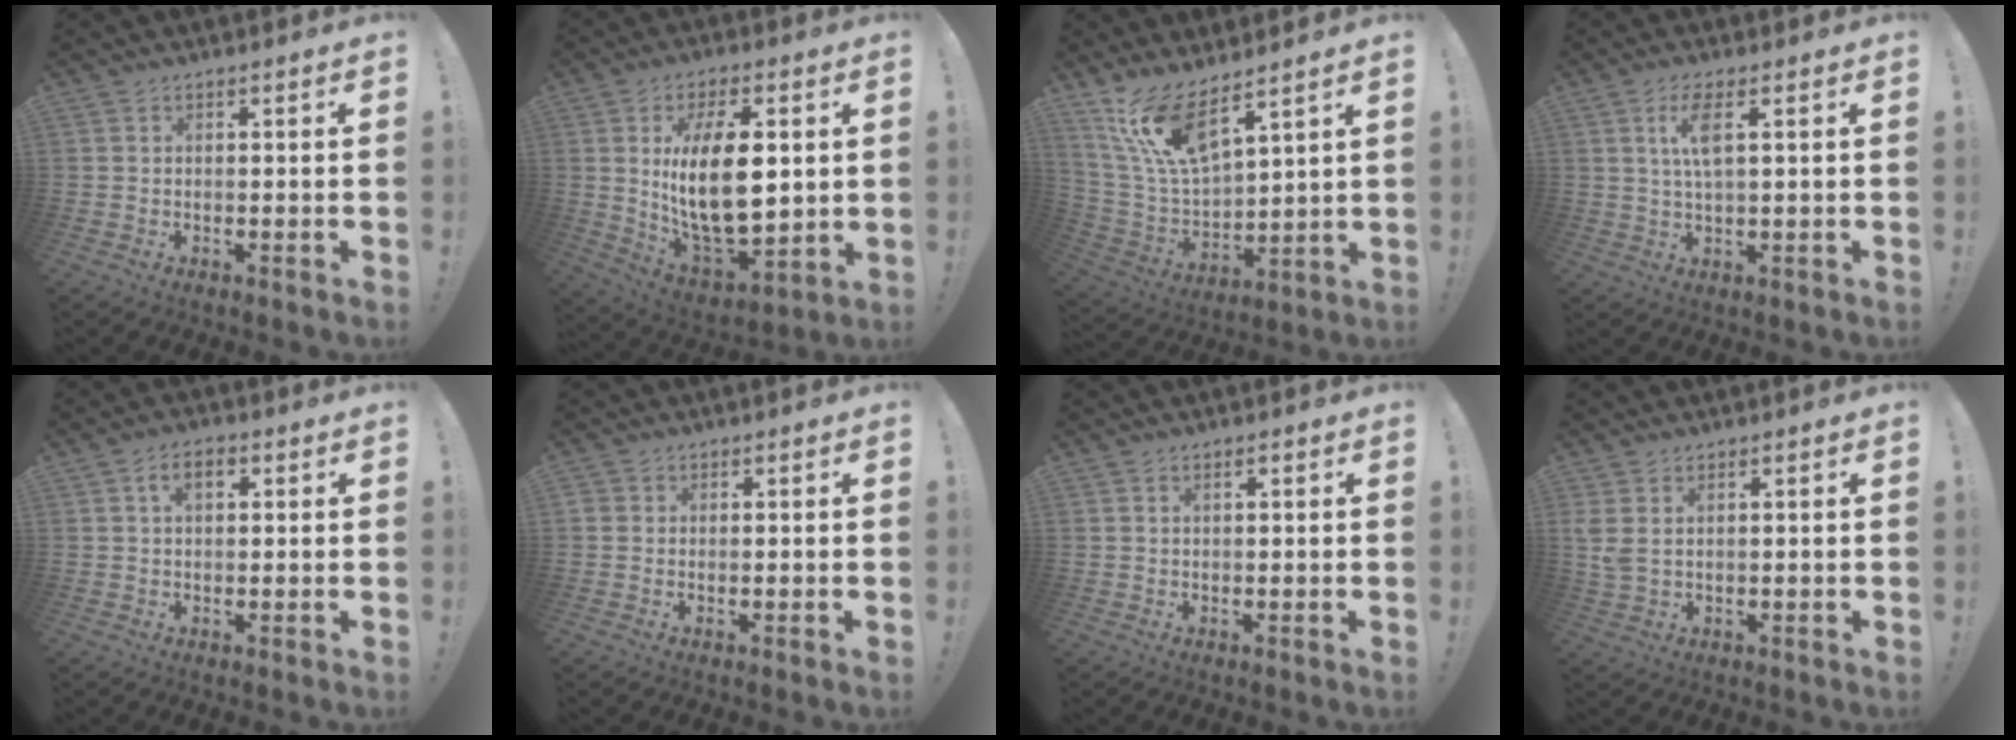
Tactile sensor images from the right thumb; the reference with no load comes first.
{"total": 19.7, "force": [3.1, 9.0, 17.3], "torque": [-0.334, -0.017, 0.043]}
{"total": 14.6, "force": [10.7, 4.1, 9.0], "torque": [-0.188, -0.064, 0.198]}
{"total": 6.5, "force": [2.2, 1.6, 5.9], "torque": [-0.104, -0.003, 0.035]}
{"total": 4.5, "force": [1.4, 2.5, 3.4], "torque": [-0.048, 0.003, 0.020]}
{"total": 1.0, "force": [0.2, 1.0, 0.3], "torque": [-0.012, 0.004, 0.005]}
{"total": 0.9, "force": [0.4, 0.4, 0.7], "torque": [-0.012, 0.001, 0.005]}
{"total": 3.4, "force": [1.6, 1.6, 2.6], "torque": [-0.050, -0.001, 0.030]}